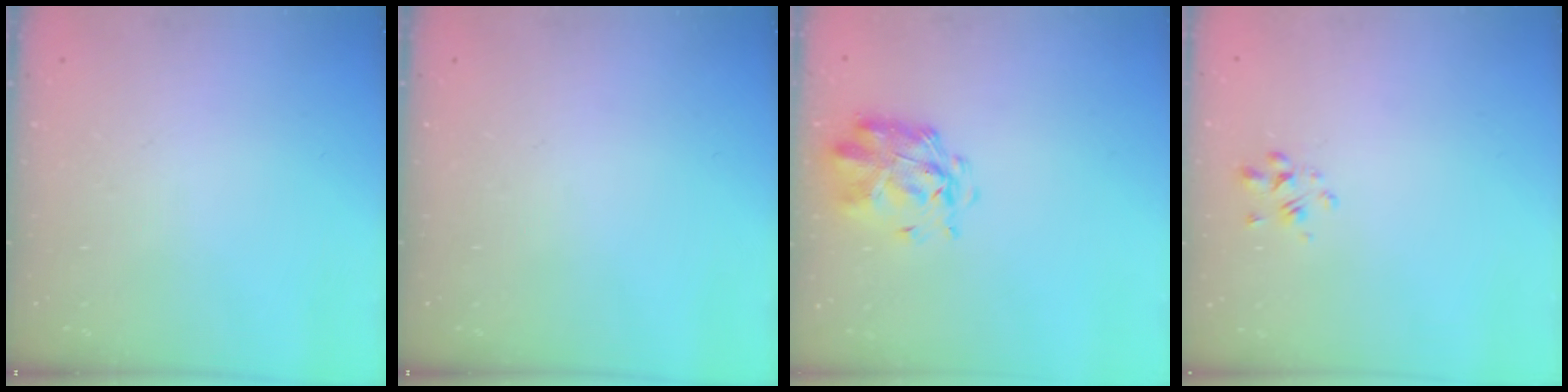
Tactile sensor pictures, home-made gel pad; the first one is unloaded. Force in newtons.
{"total": 0.0}
{"total": 3.0, "press": 2.9, "slide": 0.7}
{"total": 1.4, "press": 1.2, "slide": 0.8}